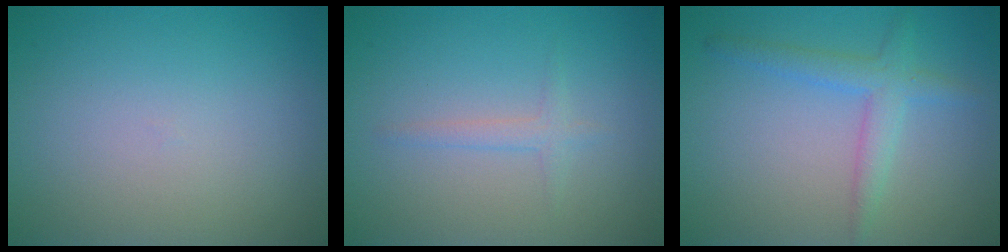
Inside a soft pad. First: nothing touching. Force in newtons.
{"total": 1.2, "press": 1.2, "slide": 0.1}
{"total": 2.8, "press": 2.8, "slide": 0.2}